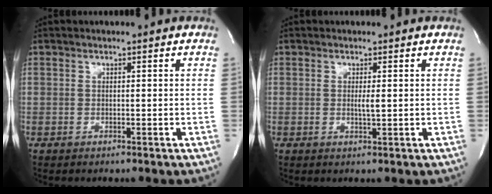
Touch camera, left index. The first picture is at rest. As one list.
[{"total": 1.3, "force": [0.0, 0.0, 1.3], "torque": [-0.029, -0.007, 0.000]}]